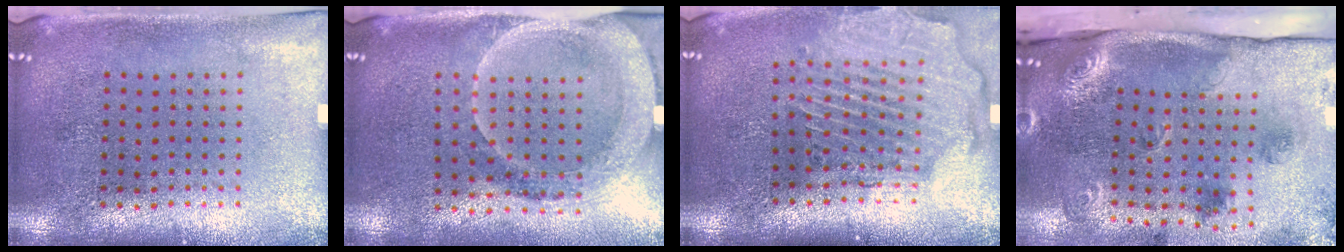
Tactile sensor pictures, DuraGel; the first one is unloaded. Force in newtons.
{"total": 1.9, "press": 1.6, "slide": 1.0}
{"total": 2.6, "press": 2.2, "slide": 1.4}
{"total": 2.8, "press": 1.9, "slide": 2.1}